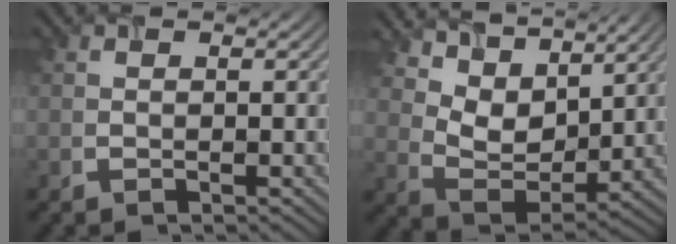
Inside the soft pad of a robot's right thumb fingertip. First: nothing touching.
{"total": 8.4, "force": [6.1, 4.3, 3.9], "torque": [-0.097, 0.010, 0.114]}